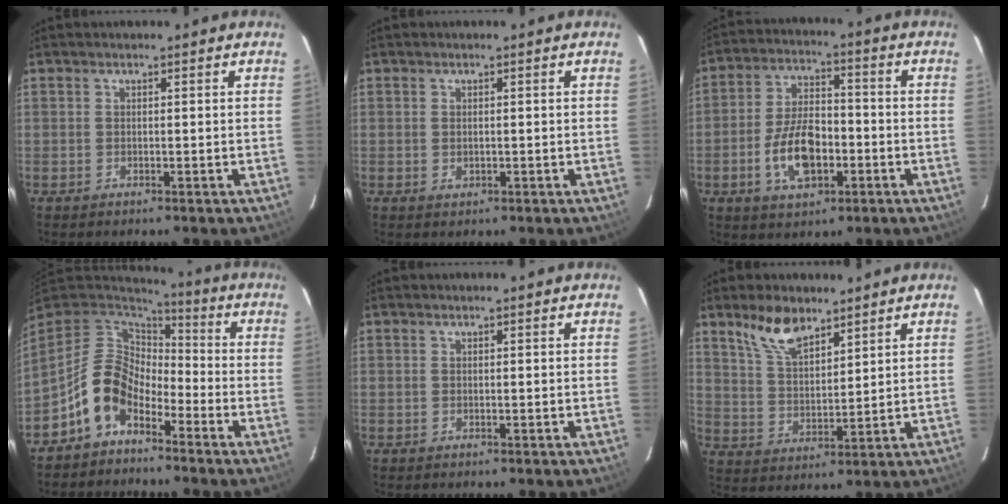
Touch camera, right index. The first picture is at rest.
{"total": 1.1, "force": [0.1, 0.8, 0.8], "torque": [-0.013, 0.001, 0.003]}
{"total": 11.2, "force": [-3.5, 5.8, 8.9], "torque": [-0.179, 0.009, -0.055]}
{"total": 11.1, "force": [-6.3, 7.0, 6.0], "torque": [-0.126, 0.025, -0.121]}
{"total": 0.0}
{"total": 8.8, "force": [6.4, 3.6, 4.8], "torque": [-0.088, 0.011, 0.129]}